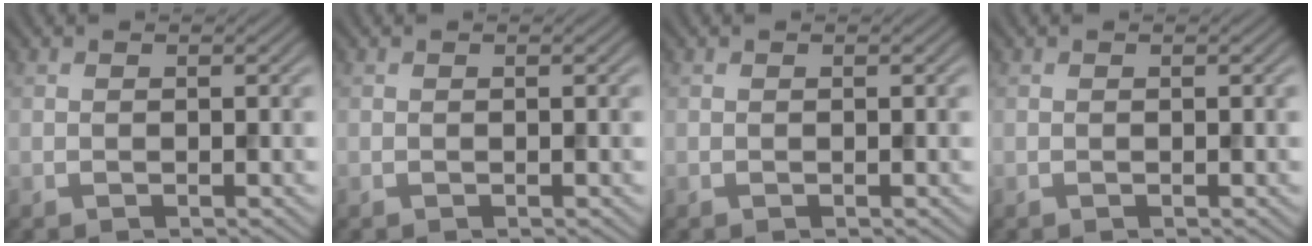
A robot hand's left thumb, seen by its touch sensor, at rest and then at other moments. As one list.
[{"total": 0.0}, {"total": 0.0}, {"total": 0.0}]